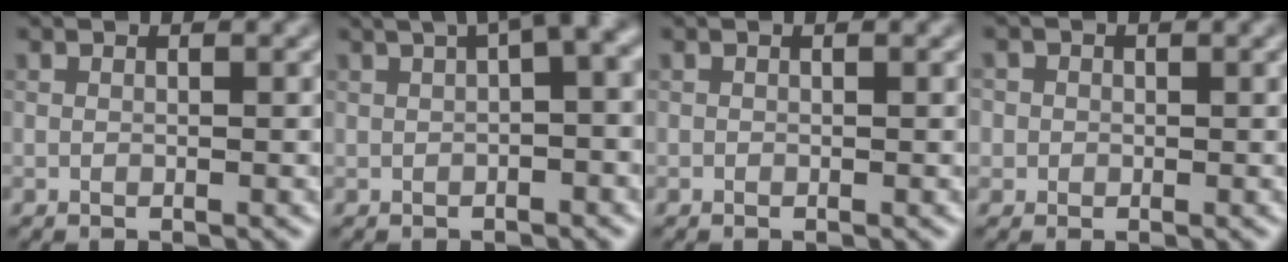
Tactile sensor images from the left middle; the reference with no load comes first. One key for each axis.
{"total": 6.5, "fx": 2.5, "fy": 1.8, "fz": 5.7, "tx": -0.065, "ty": 0.030, "tz": 0.043}
{"total": 0.0}
{"total": 0.9, "fx": 0.1, "fy": 0.9, "fz": 0.0, "tx": -0.012, "ty": 0.009, "tz": 0.008}